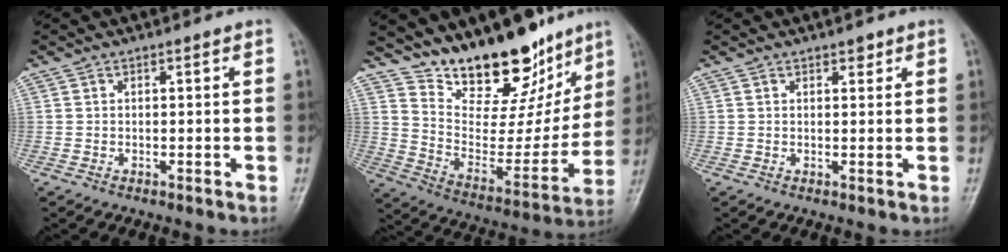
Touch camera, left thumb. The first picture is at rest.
{"total": 21.8, "force": [16.7, 9.4, 10.4], "torque": [-0.104, -0.101, 0.271]}
{"total": 1.5, "force": [1.0, 0.8, 0.7], "torque": [0.000, -0.004, 0.012]}